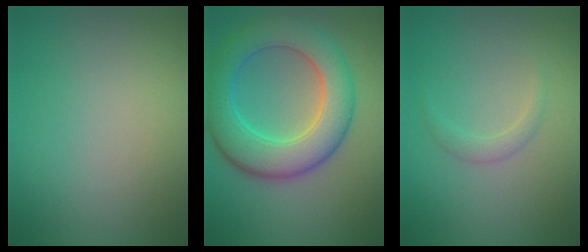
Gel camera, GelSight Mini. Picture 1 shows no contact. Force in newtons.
{"total": 8.1, "press": 8.1, "slide": 0.2}
{"total": 1.1, "press": 1.1, "slide": 0.1}